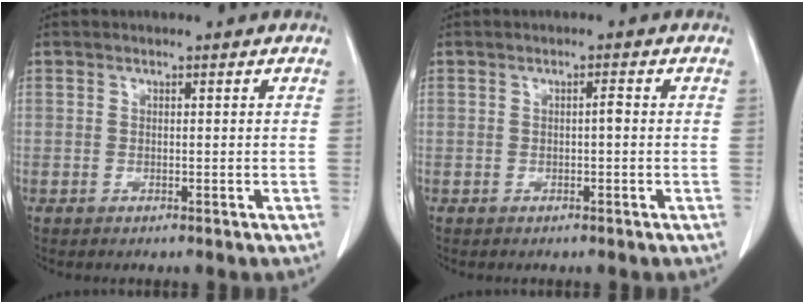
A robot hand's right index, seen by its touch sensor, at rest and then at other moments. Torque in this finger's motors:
{"motor_torque": [0.07, 0.03, 0.05, 0.03]}